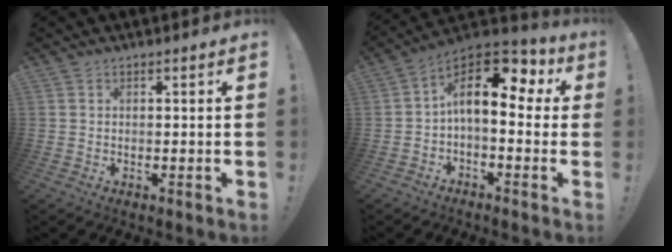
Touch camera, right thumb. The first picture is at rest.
{"total": 13.5, "force": [4.1, 6.6, 11.1], "torque": [-0.179, -0.024, 0.065]}